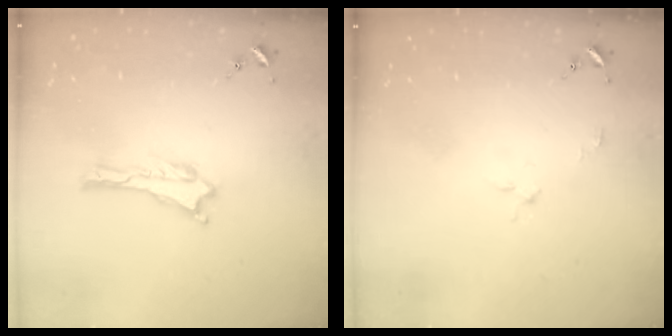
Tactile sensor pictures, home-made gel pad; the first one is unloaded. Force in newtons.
{"total": 2.0, "press": 2.0, "slide": 0.1}